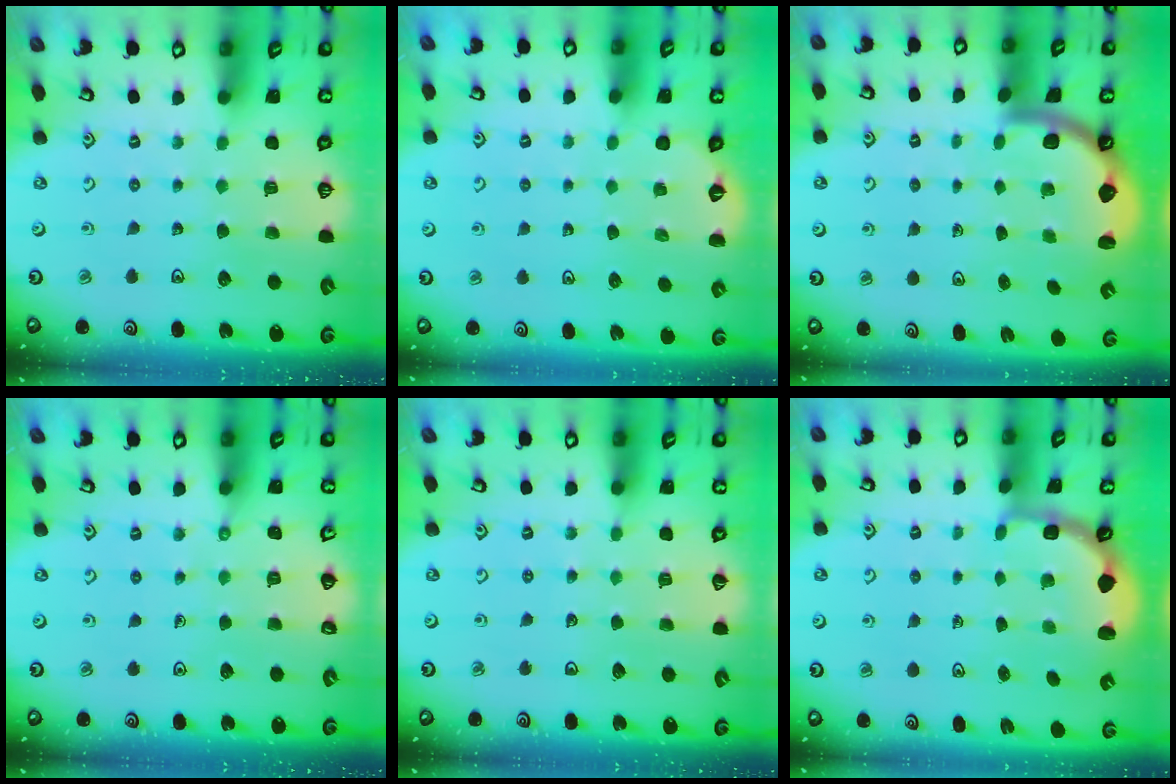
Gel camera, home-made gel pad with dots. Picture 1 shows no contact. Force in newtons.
{"total": 1.9, "press": 0.5, "slide": 1.9}
{"total": 2.2, "press": 2.2, "slide": 0.3}
{"total": 2.5, "press": 2.5, "slide": 0.4}
{"total": 2.4, "press": 2.4, "slide": 0.2}
{"total": 2.8, "press": 2.3, "slide": 1.7}